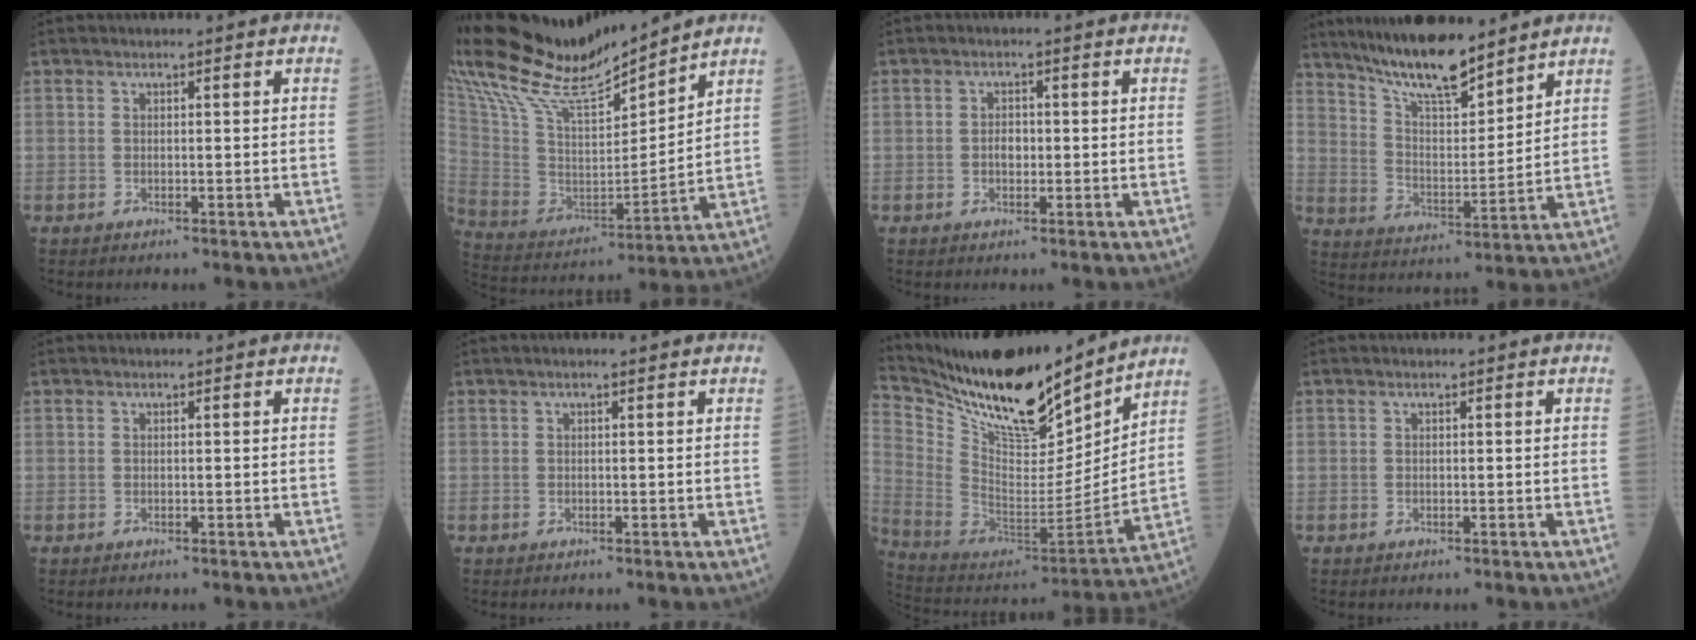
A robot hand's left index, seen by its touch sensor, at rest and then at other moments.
{"total": 17.2, "force": [15.8, 1.8, 6.6], "torque": [-0.148, -0.006, 0.299]}
{"total": 1.7, "force": [-0.2, 1.1, 1.3], "torque": [-0.021, 0.002, -0.003]}
{"total": 13.1, "force": [11.1, 2.2, 6.5], "torque": [-0.119, -0.002, 0.202]}
{"total": 0.0}
{"total": 1.2, "force": [1.0, -0.2, 0.6], "torque": [-0.011, 0.007, 0.017]}
{"total": 22.2, "force": [19.4, 3.9, 10.0], "torque": [-0.189, -0.034, 0.339]}
{"total": 0.0}